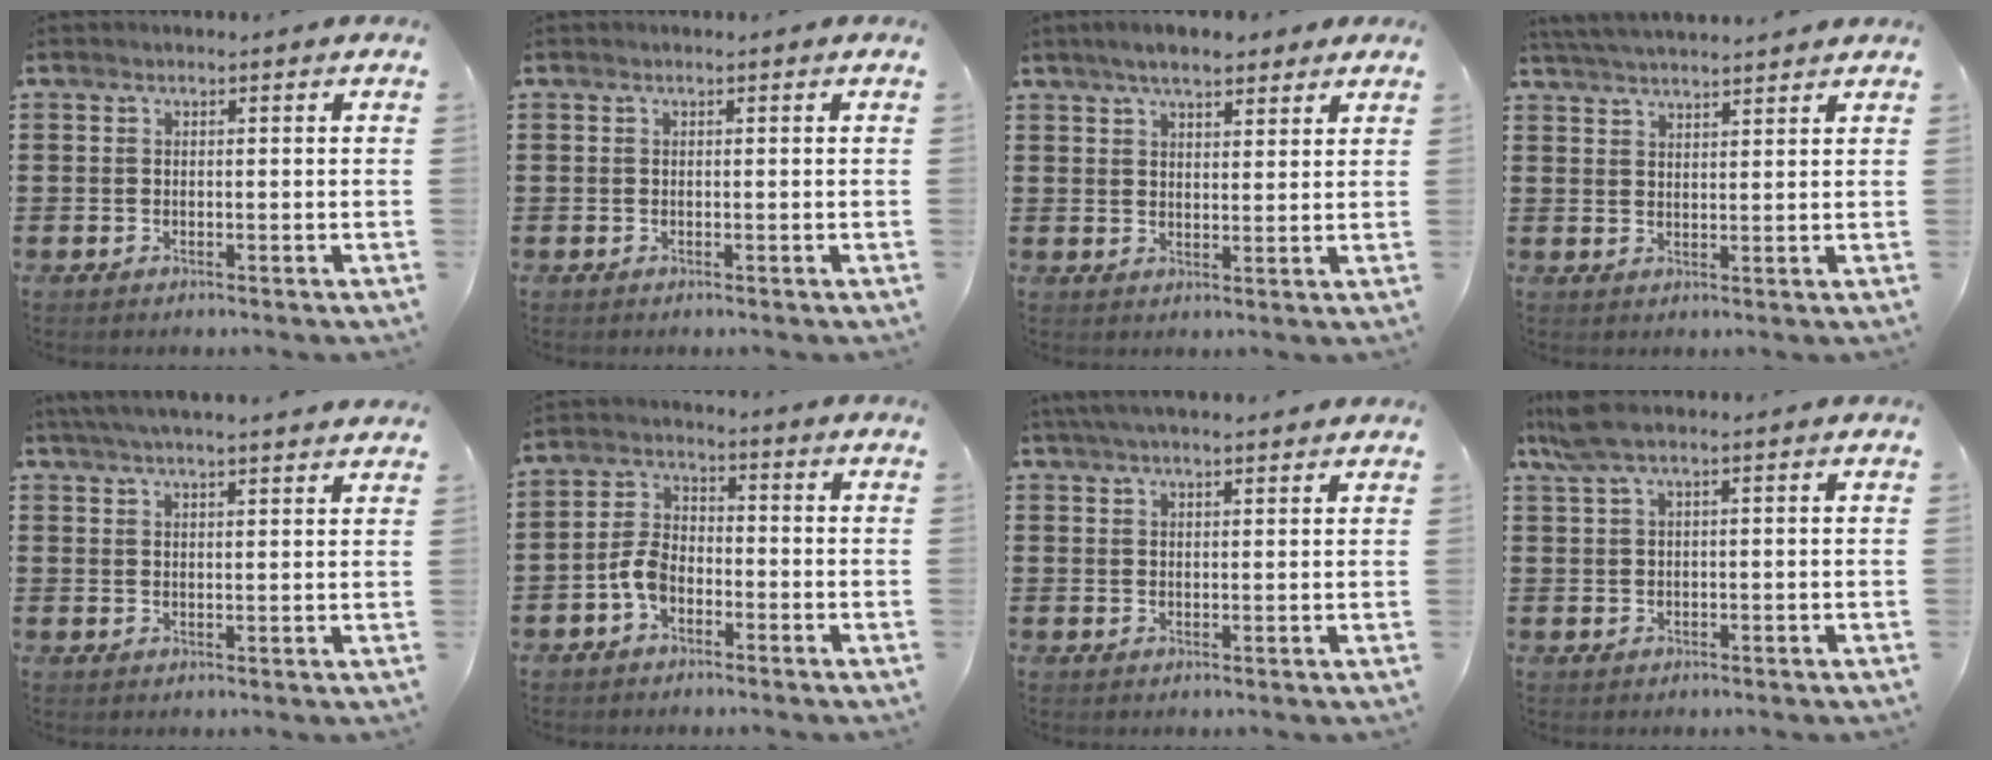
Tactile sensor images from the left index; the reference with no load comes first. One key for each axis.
{"total": 0.0}
{"total": 5.2, "fx": 4.2, "fy": 1.7, "fz": 2.5, "tx": -0.059, "ty": 0.003, "tz": 0.078}
{"total": 3.7, "fx": 3.6, "fy": -0.3, "fz": 0.7, "tx": -0.025, "ty": -0.008, "tz": 0.067}
{"total": 3.9, "fx": 3.6, "fy": -0.4, "fz": 1.3, "tx": -0.037, "ty": -0.007, "tz": 0.066}
{"total": 4.7, "fx": -2.2, "fy": 2.7, "fz": 3.1, "tx": -0.082, "ty": 0.003, "tz": -0.050}
{"total": 3.3, "fx": 2.9, "fy": 0.3, "fz": 1.6, "tx": -0.038, "ty": 0.003, "tz": 0.054}
{"total": 3.4, "fx": 1.7, "fy": 0.4, "fz": 3.0, "tx": -0.067, "ty": -0.002, "tz": 0.029}